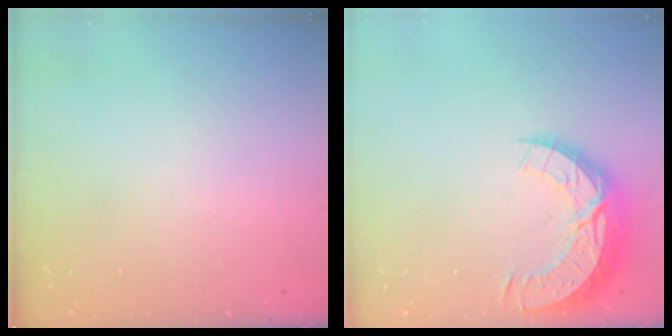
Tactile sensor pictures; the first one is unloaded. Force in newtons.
{"total": 12.6, "press": 12.6, "slide": 0.8}